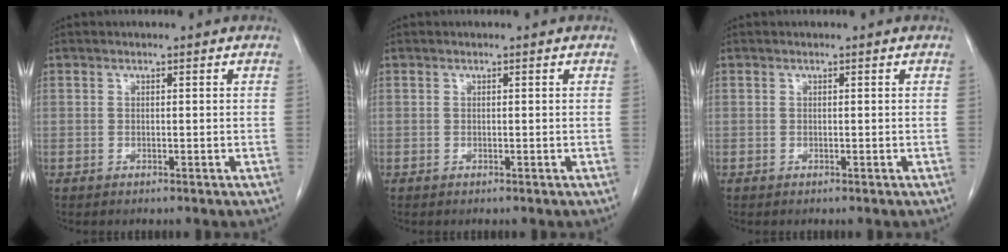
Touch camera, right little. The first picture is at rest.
{"total": 0.0}
{"total": 0.0}